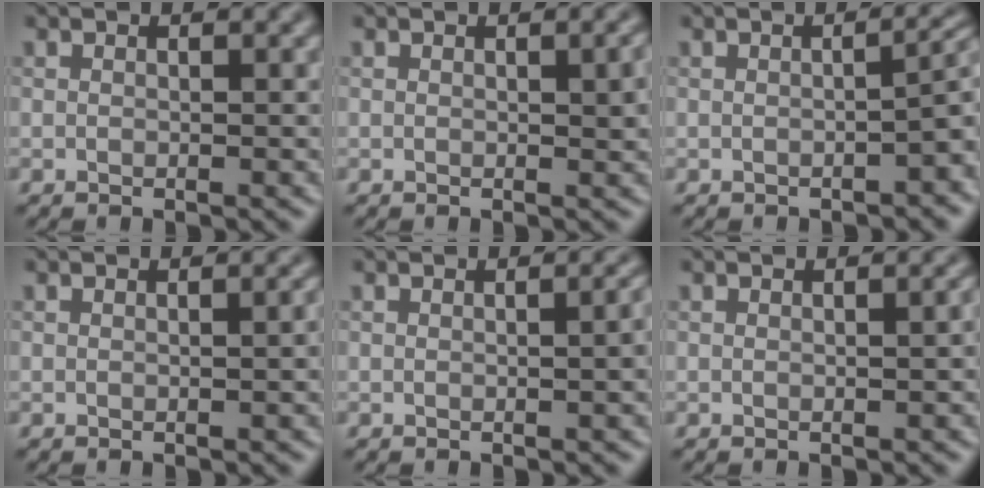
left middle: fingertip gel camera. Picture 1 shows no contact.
{"total": 1.5, "force": [0.3, 0.3, 1.5], "torque": [-0.018, 0.001, 0.004]}
{"total": 3.3, "force": [-1.3, 1.1, 2.8], "torque": [-0.031, 0.008, -0.018]}
{"total": 1.2, "force": [-0.1, 0.4, 1.1], "torque": [-0.009, 0.004, -0.001]}
{"total": 2.6, "force": [0.0, 1.1, 2.3], "torque": [-0.012, 0.008, 0.002]}
{"total": 1.1, "force": [-0.2, 0.4, 1.0], "torque": [-0.009, 0.002, -0.001]}